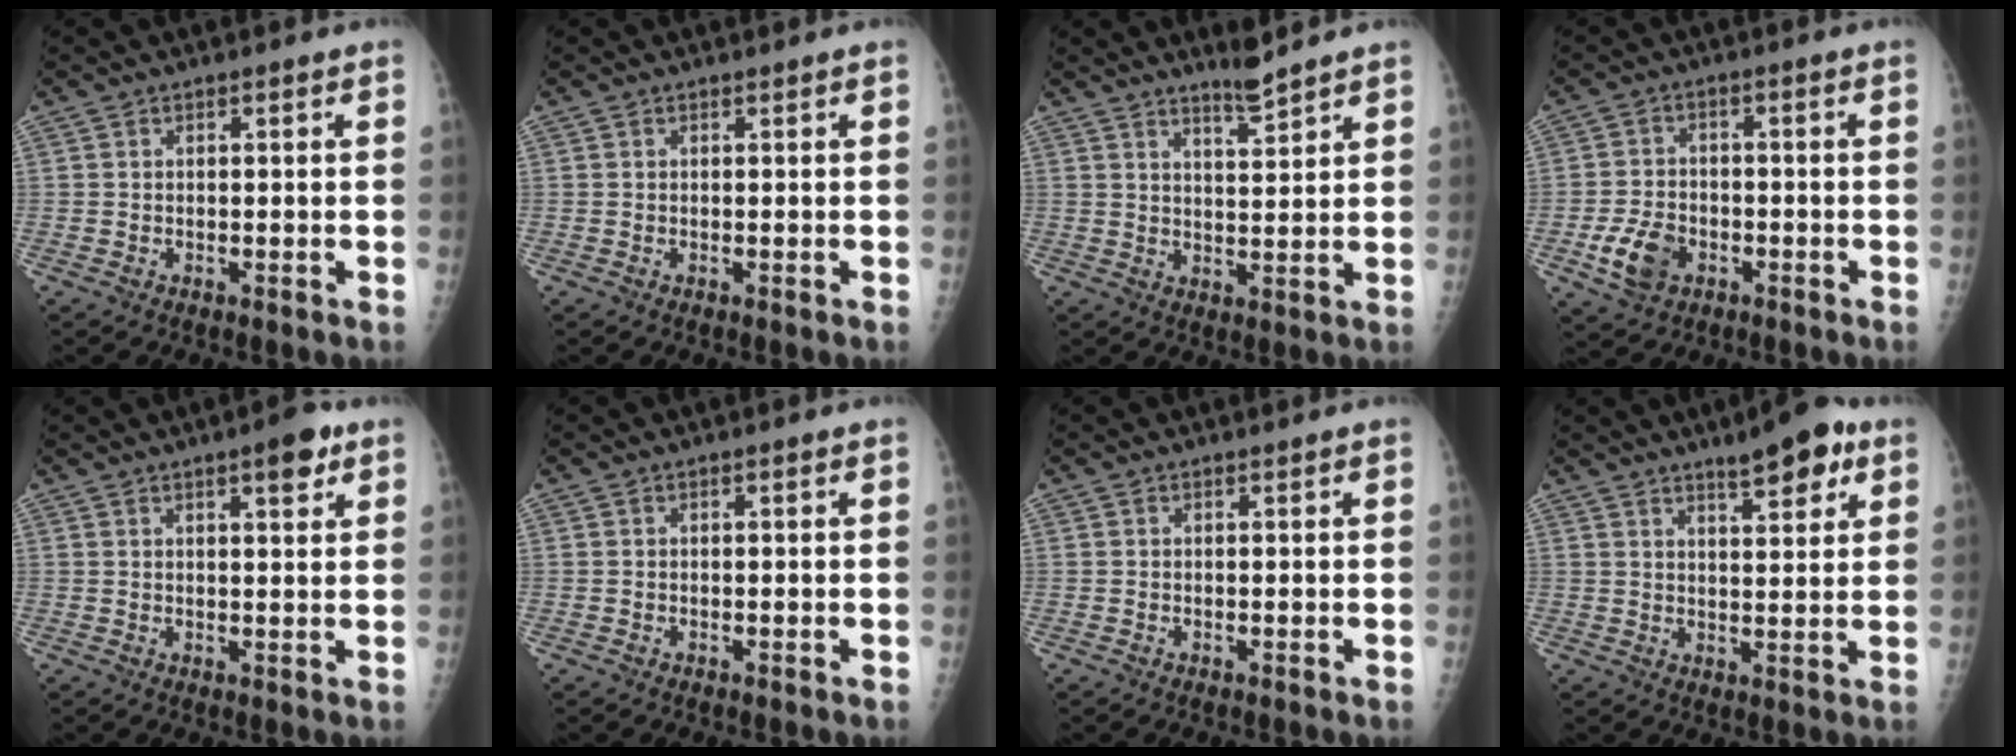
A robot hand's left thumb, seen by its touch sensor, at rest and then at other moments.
{"total": 0.0}
{"total": 4.2, "force": [3.8, 0.1, 2.0], "torque": [-0.027, -0.037, 0.066]}
{"total": 7.3, "force": [-3.3, 5.2, 4.0], "torque": [-0.068, 0.014, -0.055]}
{"total": 5.2, "force": [2.9, 1.6, 4.0], "torque": [-0.044, -0.010, 0.034]}
{"total": 0.0}
{"total": 0.0}
{"total": 8.6, "force": [5.2, 2.6, 6.3], "torque": [-0.072, -0.020, 0.073]}